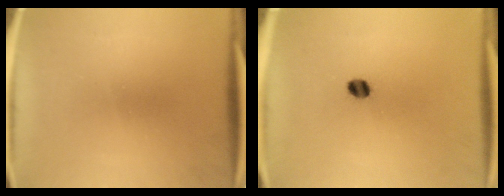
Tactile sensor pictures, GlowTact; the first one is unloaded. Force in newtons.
{"total": 2.8}